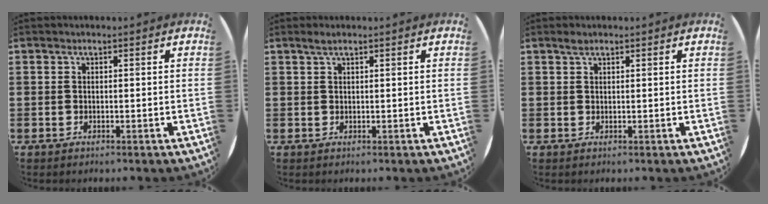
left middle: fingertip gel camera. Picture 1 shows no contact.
{"total": 1.1, "force": [0.7, 0.1, 0.8], "torque": [-0.015, 0.003, 0.013]}
{"total": 1.0, "force": [0.8, 0.4, 0.5], "torque": [-0.011, 0.004, 0.015]}